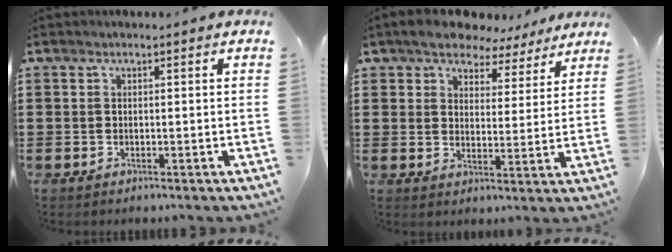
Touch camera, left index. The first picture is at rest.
{"total": 6.1, "force": [5.6, 2.2, 1.1], "torque": [-0.043, -0.018, 0.100]}